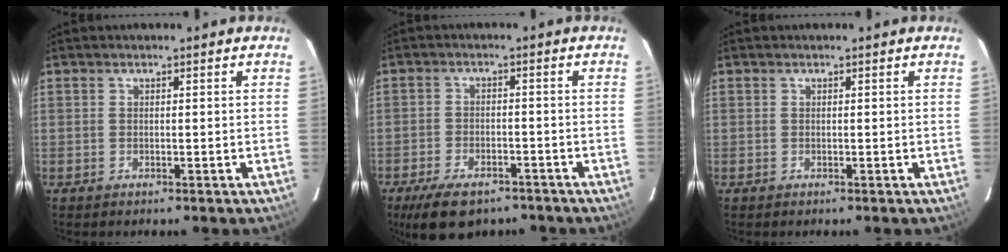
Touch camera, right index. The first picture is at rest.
{"total": 10.6, "force": [-7.7, 4.8, 5.5], "torque": [-0.128, -0.011, -0.121]}
{"total": 0.0}